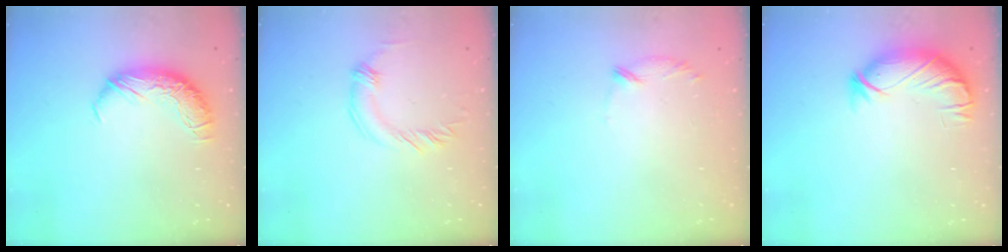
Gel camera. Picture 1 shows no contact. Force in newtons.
{"total": 2.0, "press": 2.0, "slide": 0.4}
{"total": 6.2, "press": 6.1, "slide": 0.8}
{"total": 3.6, "press": 3.0, "slide": 2.0}